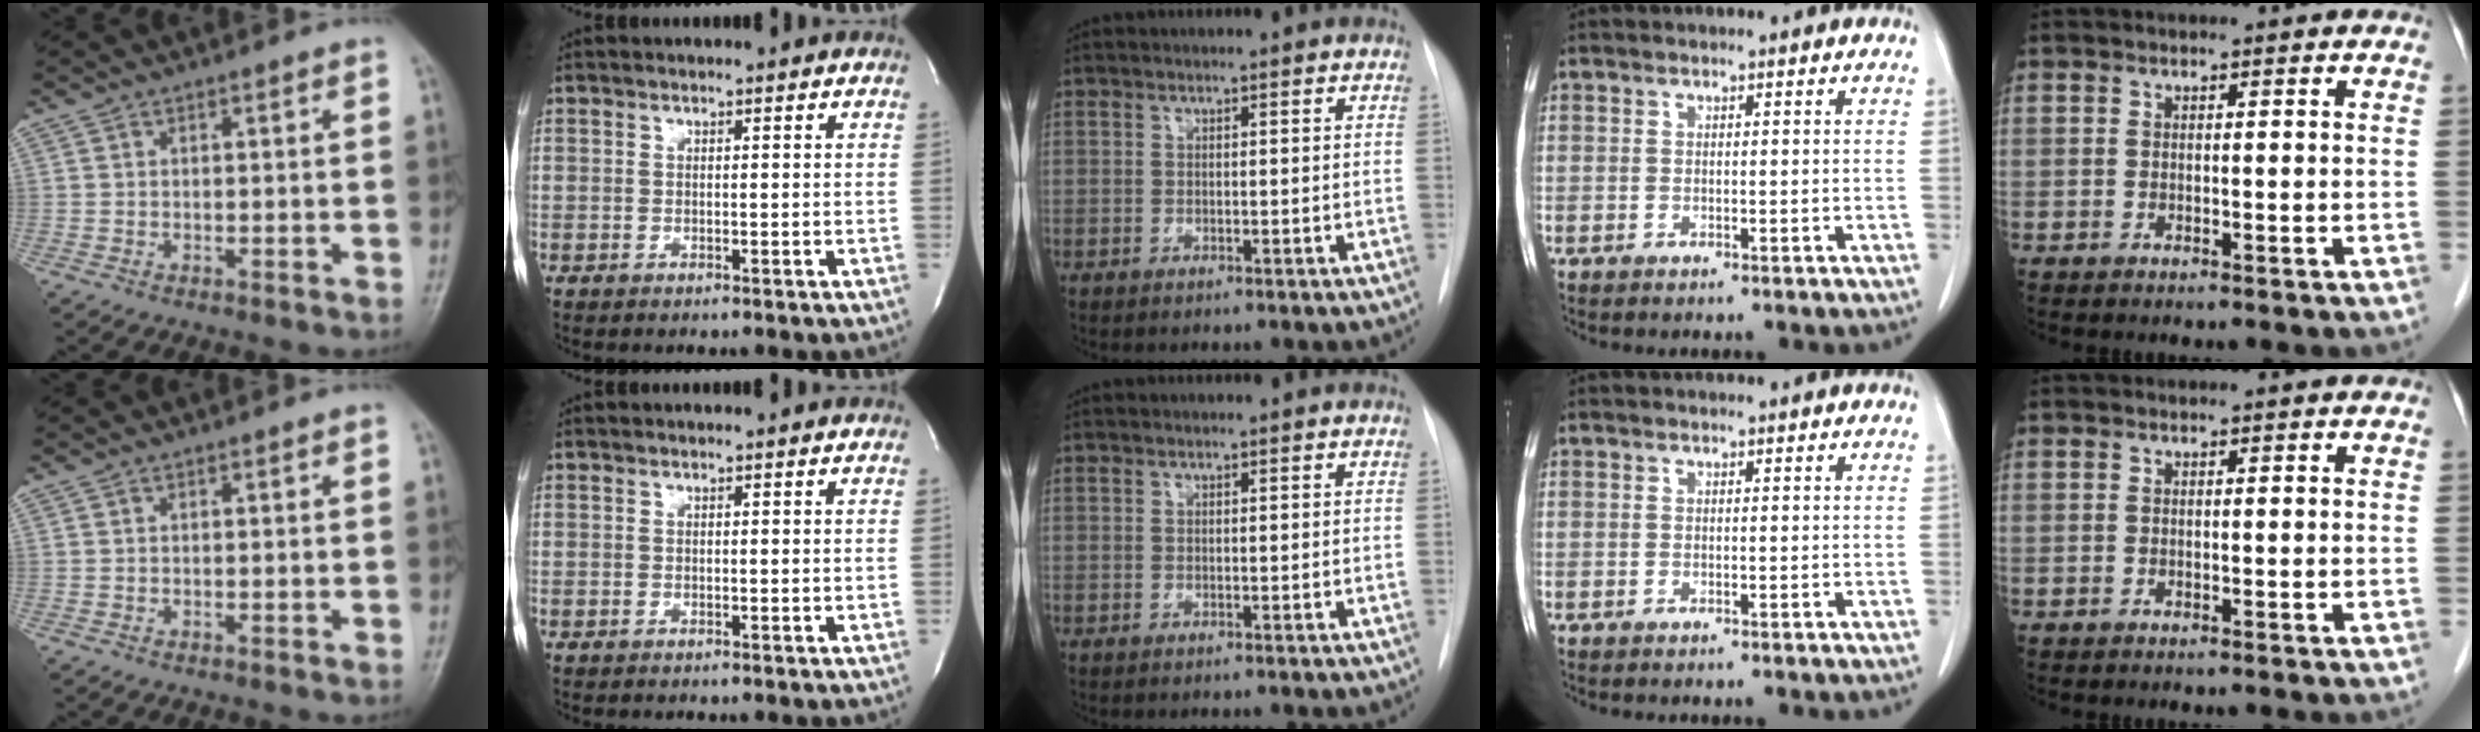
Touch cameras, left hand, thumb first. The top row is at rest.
{}